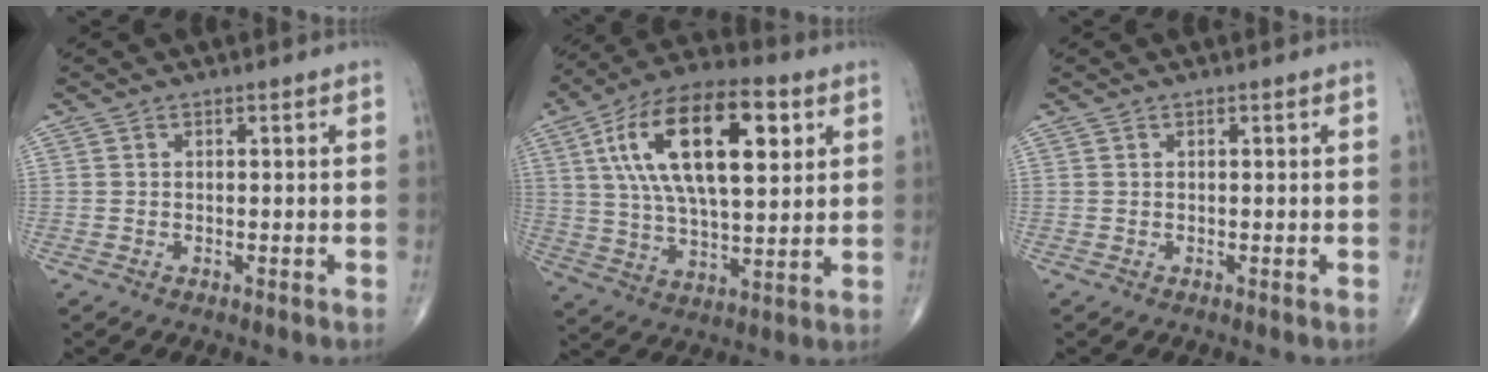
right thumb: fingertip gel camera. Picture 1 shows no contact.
{"total": 22.2, "force": [6.8, 9.9, 18.7], "torque": [-0.321, -0.001, 0.111]}
{"total": 0.0}